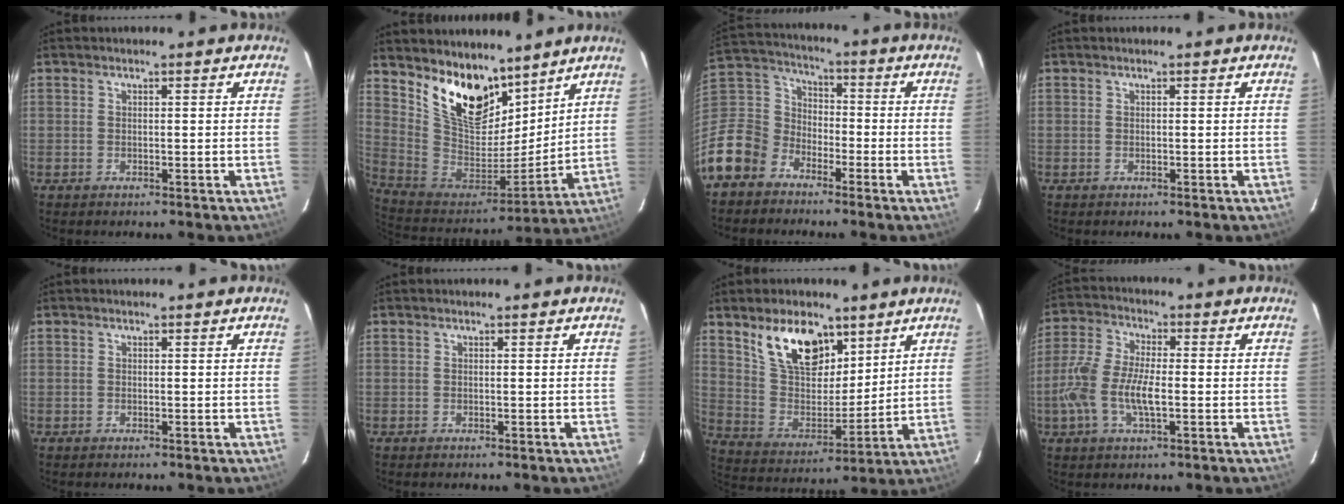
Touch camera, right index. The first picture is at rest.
{"total": 17.6, "force": [11.9, 9.1, 9.3], "torque": [-0.192, 0.002, 0.231]}
{"total": 12.8, "force": [-8.5, 9.2, 2.8], "torque": [-0.100, 0.034, -0.176]}
{"total": 0.0}
{"total": 0.0}
{"total": 0.0}
{"total": 14.9, "force": [9.0, 8.0, 8.9], "torque": [-0.166, 0.010, 0.177]}
{"total": 10.3, "force": [-2.3, 4.0, 9.2], "torque": [-0.204, 0.004, -0.049]}